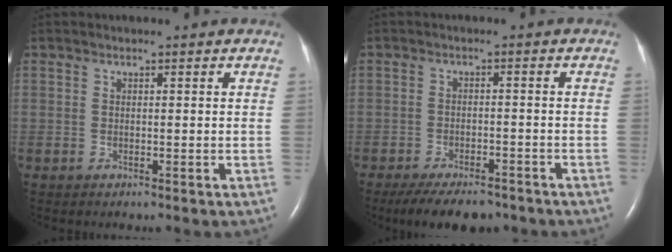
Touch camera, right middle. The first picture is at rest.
{"total": 9.6, "force": [-7.8, 3.3, 4.4], "torque": [-0.065, -0.009, -0.117]}